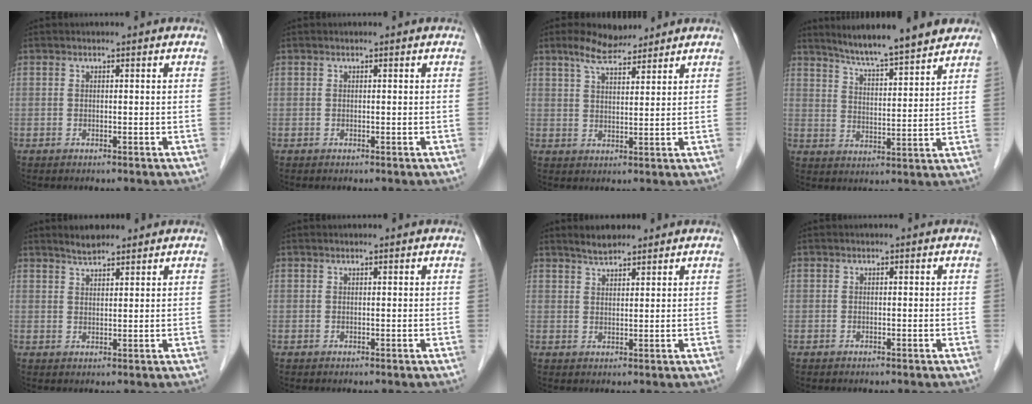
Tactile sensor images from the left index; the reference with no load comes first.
{"total": 0.0}
{"total": 5.9, "force": [5.0, 1.3, 2.9], "torque": [-0.066, 0.017, 0.093]}
{"total": 13.3, "force": [11.7, 1.0, 6.3], "torque": [-0.093, 0.009, 0.171]}
{"total": 3.3, "force": [3.0, 0.9, 1.1], "torque": [-0.023, 0.010, 0.052]}
{"total": 0.7, "force": [0.6, 0.0, 0.4], "torque": [-0.010, 0.009, 0.013]}
{"total": 3.4, "force": [3.1, 0.9, 1.2], "torque": [-0.025, 0.010, 0.055]}
{"total": 0.0}